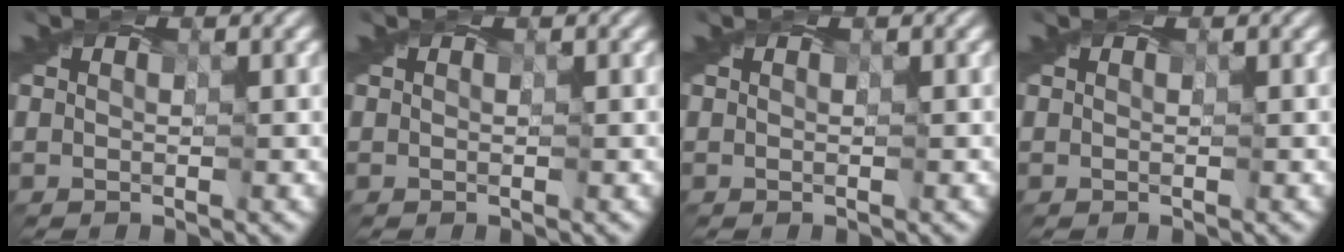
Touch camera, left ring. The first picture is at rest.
{"total": 0.0}
{"total": 0.0}
{"total": 0.0}